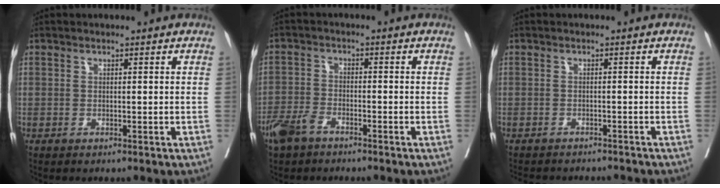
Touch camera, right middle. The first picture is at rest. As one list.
[{"total": 5.3, "force": [-3.7, 2.7, 2.6], "torque": [-0.059, -0.002, -0.067]}, {"total": 8.8, "force": [-8.3, 1.7, 2.5], "torque": [-0.033, -0.004, -0.102]}]